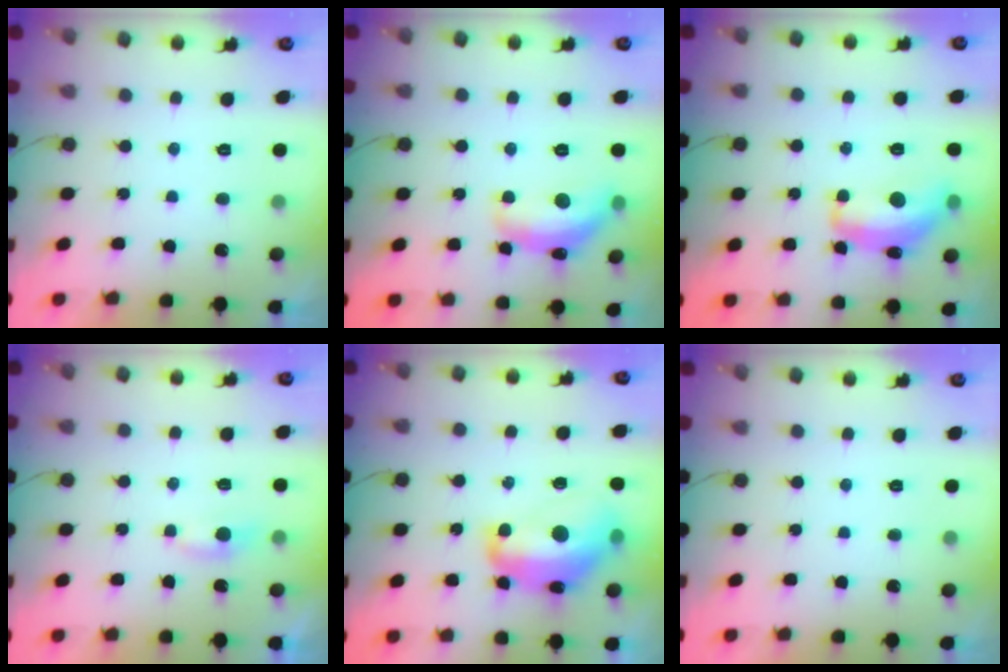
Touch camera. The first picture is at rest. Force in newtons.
{"total": 14.2, "press": 14.1, "slide": 1.0}
{"total": 13.4, "press": 13.4, "slide": 0.8}
{"total": 3.4, "press": 3.4, "slide": 0.5}
{"total": 16.4, "press": 16.3, "slide": 1.9}
{"total": 0.0}